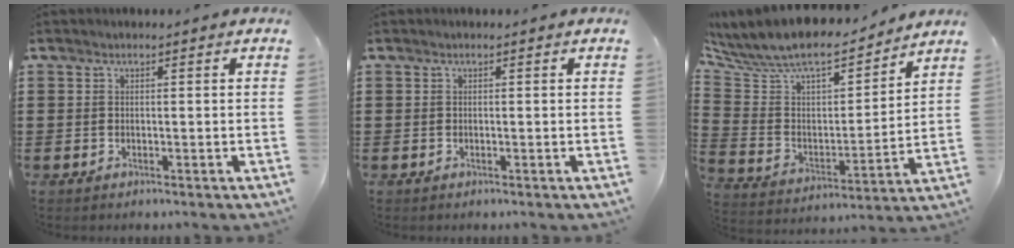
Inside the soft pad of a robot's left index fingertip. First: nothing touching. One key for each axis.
{"total": 0.0}
{"total": 9.1, "fx": 7.8, "fy": 2.7, "fz": 3.8, "tx": -0.110, "ty": -0.060, "tz": 0.133}